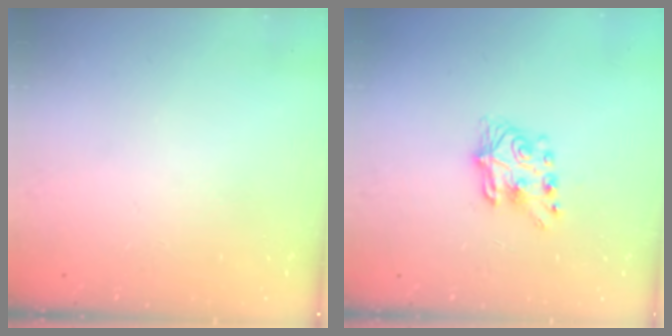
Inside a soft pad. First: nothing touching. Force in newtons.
{"total": 7.2, "press": 7.2, "slide": 0.4}